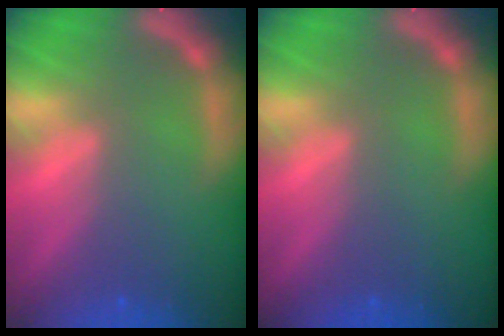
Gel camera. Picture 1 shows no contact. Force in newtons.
{"total": 0.0}